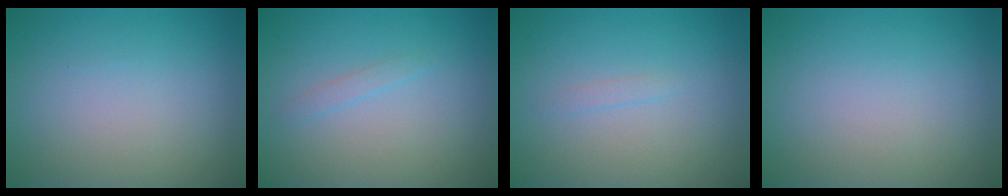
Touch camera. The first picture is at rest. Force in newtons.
{"total": 0.8, "press": 0.8, "slide": 0.1}
{"total": 0.6, "press": 0.6, "slide": 0.1}
{"total": 0.0}